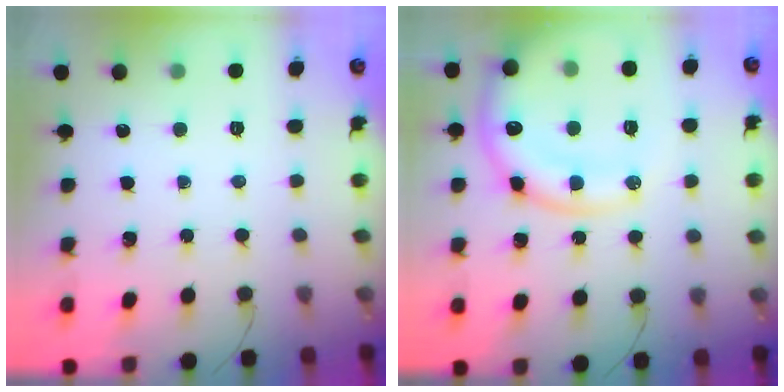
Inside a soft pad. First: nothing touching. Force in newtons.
{"total": 17.6, "press": 17.2, "slide": 3.9}